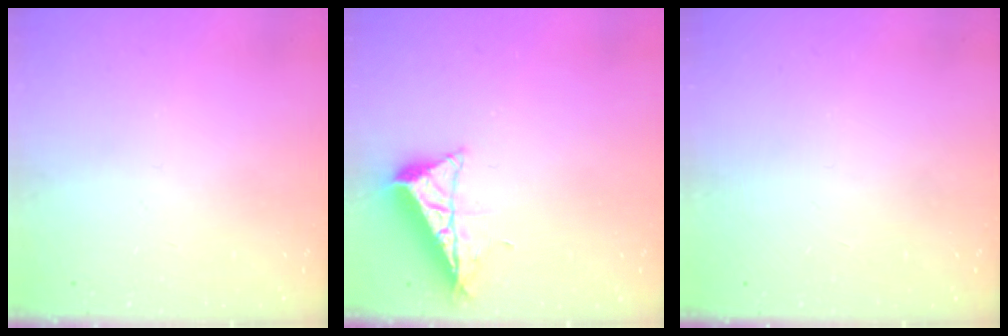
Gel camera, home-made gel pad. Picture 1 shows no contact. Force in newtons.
{"total": 7.7, "press": 7.6, "slide": 0.8}
{"total": 1.6, "press": 1.6, "slide": 0.1}